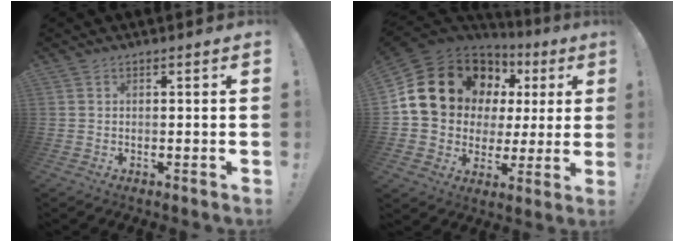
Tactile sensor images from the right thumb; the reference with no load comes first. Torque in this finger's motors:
{"motor_torque": [2.49, 2.51, 1.06, -0.83, 0.35]}